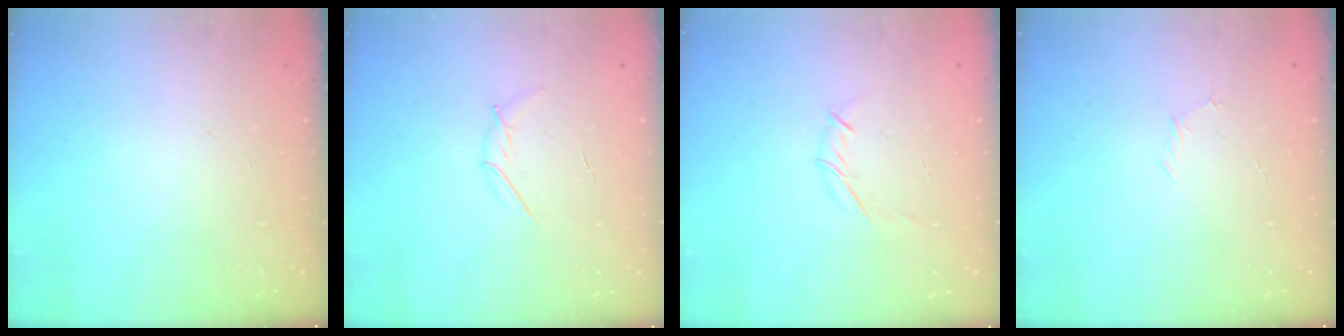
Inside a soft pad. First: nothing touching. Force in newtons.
{"total": 3.9, "press": 3.7, "slide": 1.1}
{"total": 4.0, "press": 3.9, "slide": 0.9}
{"total": 3.6, "press": 3.5, "slide": 1.0}